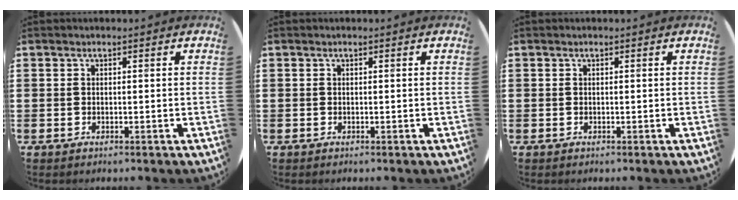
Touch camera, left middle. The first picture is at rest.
{"total": 0.0}
{"total": 0.0}